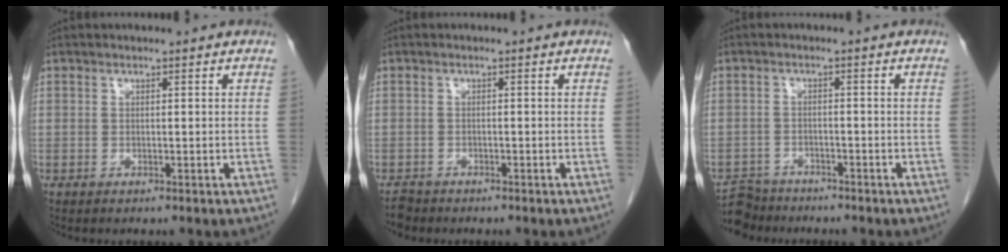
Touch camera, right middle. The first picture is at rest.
{"total": 1.6, "force": [-1.5, 0.5, 0.0], "torque": [-0.007, -0.003, -0.024]}
{"total": 4.5, "force": [-4.2, 1.5, -0.5], "torque": [0.011, -0.007, -0.076]}